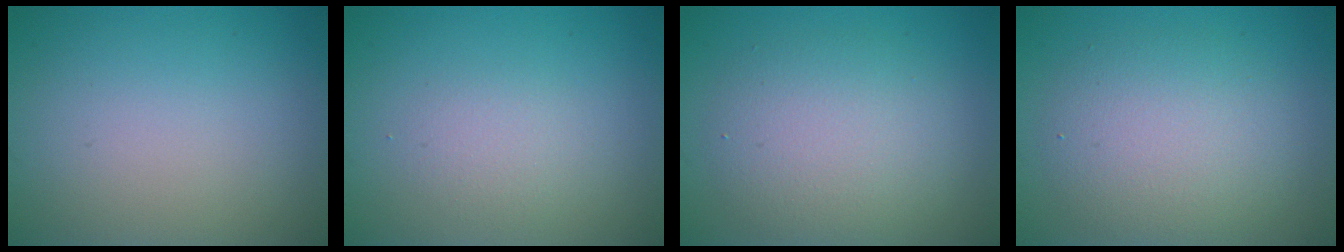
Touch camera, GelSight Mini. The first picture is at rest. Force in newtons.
{"total": 1.6, "press": 1.6, "slide": 0.1}
{"total": 5.0, "press": 5.0, "slide": 0.3}
{"total": 5.1, "press": 5.0, "slide": 0.4}